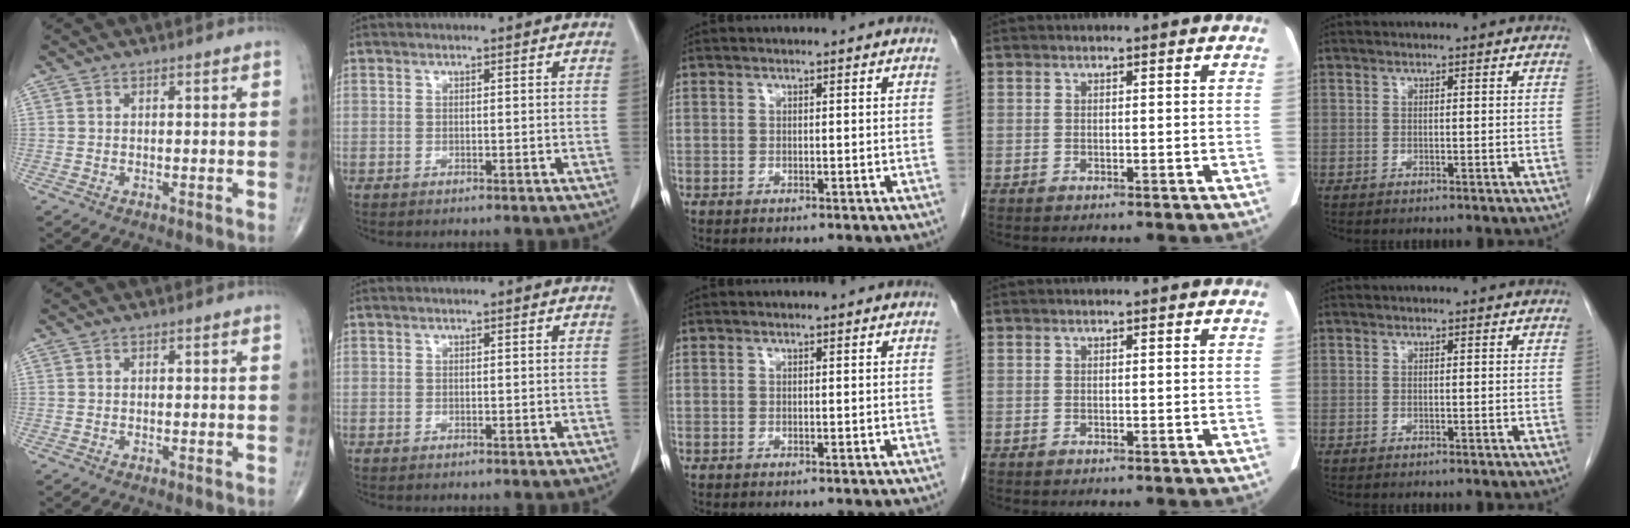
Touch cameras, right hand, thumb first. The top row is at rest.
{}